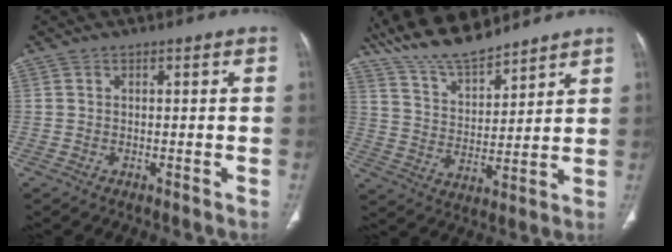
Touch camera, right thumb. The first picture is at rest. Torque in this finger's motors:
{"motor_torque": [-2.32, 2.41, -0.40, 1.17, 0.06]}